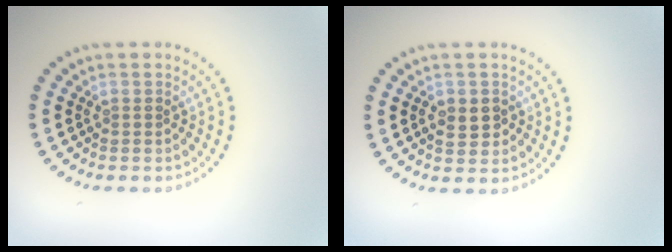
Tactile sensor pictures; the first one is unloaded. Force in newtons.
{"total": 2.3, "press": 2.3, "slide": 0.3}